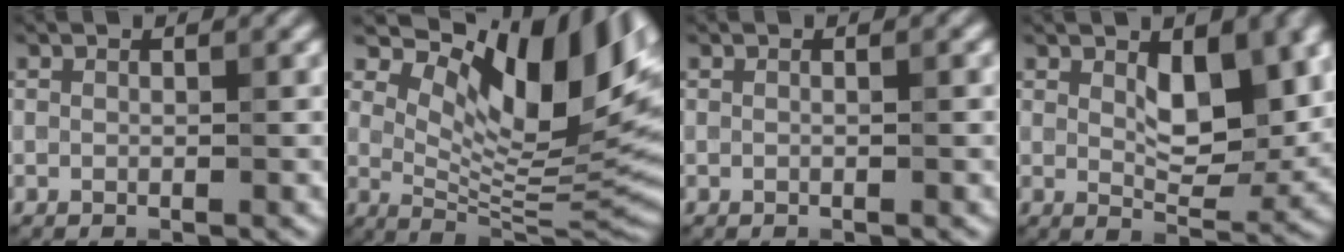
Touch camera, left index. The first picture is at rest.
{"total": 13.6, "force": [6.3, 5.5, 10.7], "torque": [-0.150, -0.001, 0.113]}
{"total": 0.9, "force": [0.2, 0.3, 0.8], "torque": [-0.010, -0.010, -0.007]}
{"total": 6.0, "force": [1.8, 2.7, 5.1], "torque": [-0.075, -0.006, 0.034]}